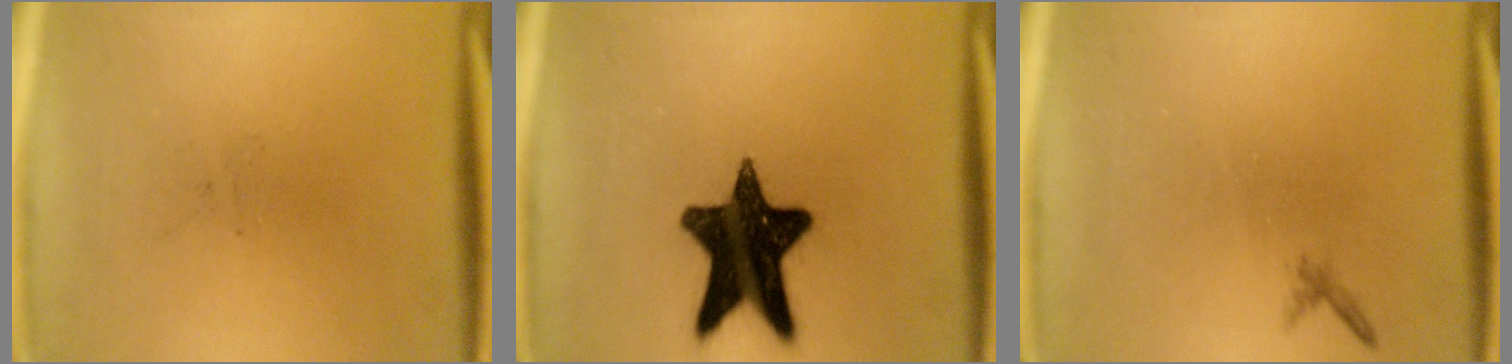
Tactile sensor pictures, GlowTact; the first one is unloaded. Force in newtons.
{"total": 15.9}
{"total": 0.6}